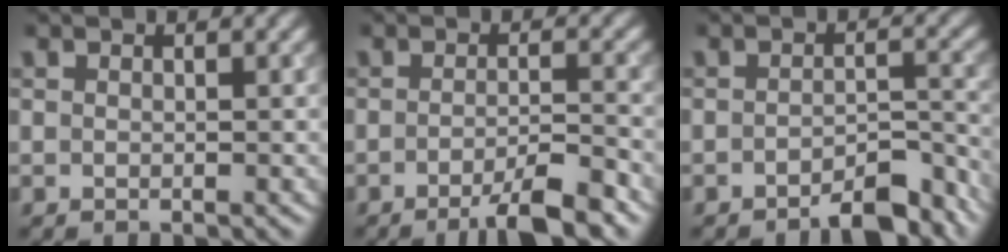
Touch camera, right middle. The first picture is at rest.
{"total": 4.7, "force": [-2.9, 0.9, 3.7], "torque": [-0.051, 0.000, -0.050]}
{"total": 4.5, "force": [-3.5, 1.3, 2.4], "torque": [-0.029, 0.008, -0.051]}